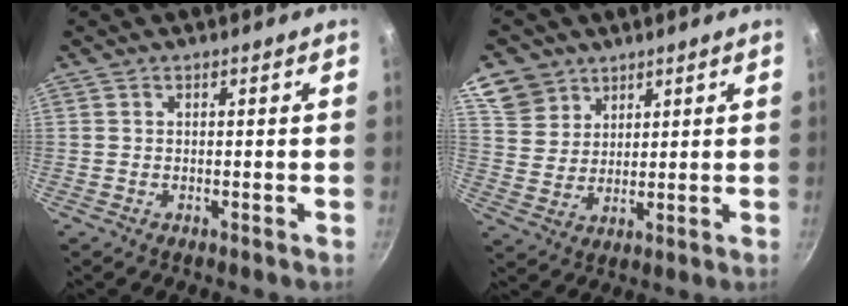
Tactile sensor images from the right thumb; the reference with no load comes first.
{"total": 8.2, "force": [5.2, 6.0, 1.7], "torque": [-0.005, -0.016, 0.102]}